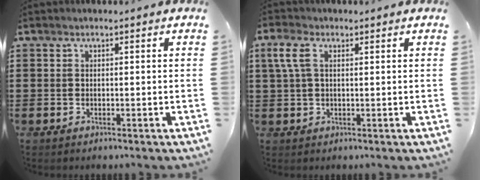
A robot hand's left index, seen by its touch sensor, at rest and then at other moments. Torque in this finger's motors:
{"motor_torque": [0.83, -0.72, 0.52, 0.17]}